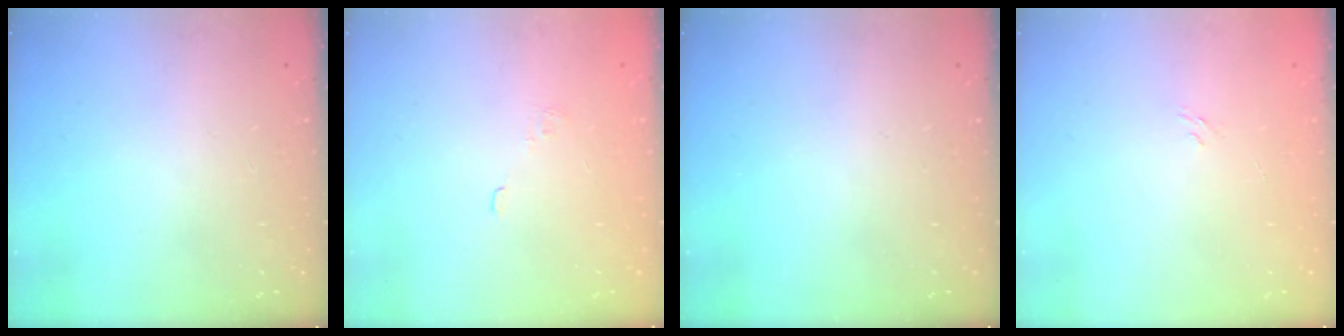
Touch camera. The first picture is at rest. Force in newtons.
{"total": 1.5, "press": 0.9, "slide": 1.3}
{"total": 0.0}
{"total": 2.9, "press": 2.6, "slide": 1.1}